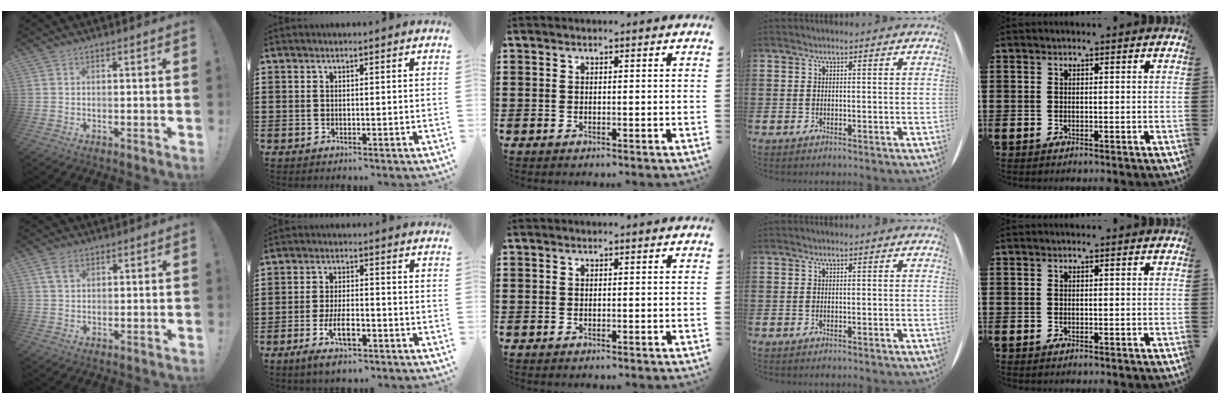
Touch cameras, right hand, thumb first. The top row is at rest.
{"thumb": {"total": 4.2, "force": [2.0, 2.6, 2.6], "torque": [-0.042, 0.001, 0.038]}, "index": {"total": 6.5, "force": [-3.3, 2.3, 5.1], "torque": [-0.109, -0.005, -0.063]}}